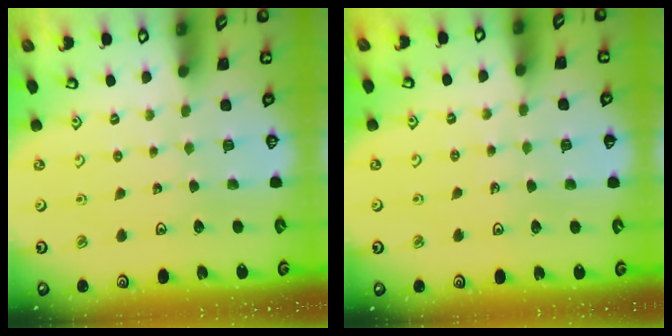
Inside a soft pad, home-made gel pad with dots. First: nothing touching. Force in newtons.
{"total": 3.1, "press": 3.1, "slide": 0.4}